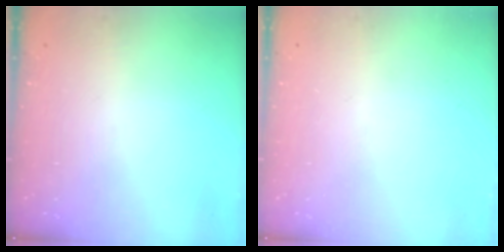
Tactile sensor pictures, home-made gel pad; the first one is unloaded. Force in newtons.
{"total": 0.0}